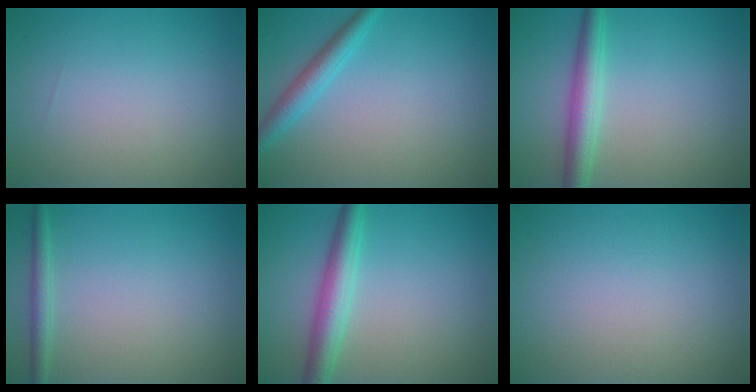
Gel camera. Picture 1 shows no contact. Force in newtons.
{"total": 2.6, "press": 2.6, "slide": 0.1}
{"total": 3.5, "press": 3.5, "slide": 0.1}
{"total": 1.6, "press": 1.6, "slide": 0.1}
{"total": 3.9, "press": 3.9, "slide": 0.1}
{"total": 0.0}